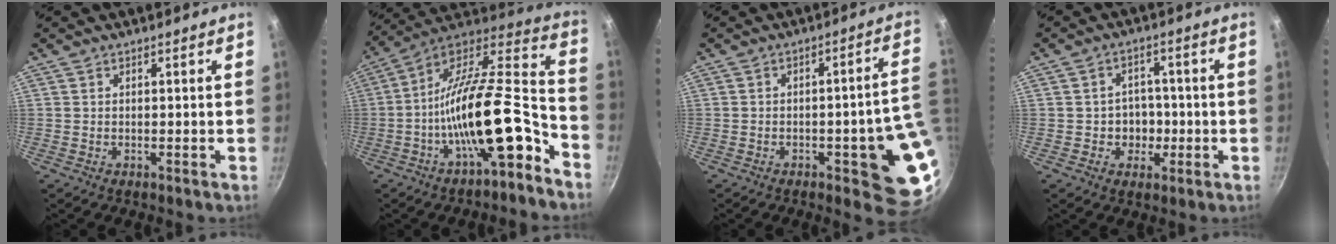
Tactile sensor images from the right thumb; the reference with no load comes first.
{"total": 21.7, "force": [-9.6, 7.1, 18.2], "torque": [-0.263, 0.073, -0.177]}
{"total": 14.1, "force": [-2.8, 4.3, 13.1], "torque": [-0.107, 0.015, -0.034]}
{"total": 5.1, "force": [-1.0, 4.6, 2.0], "torque": [0.005, 0.010, -0.016]}